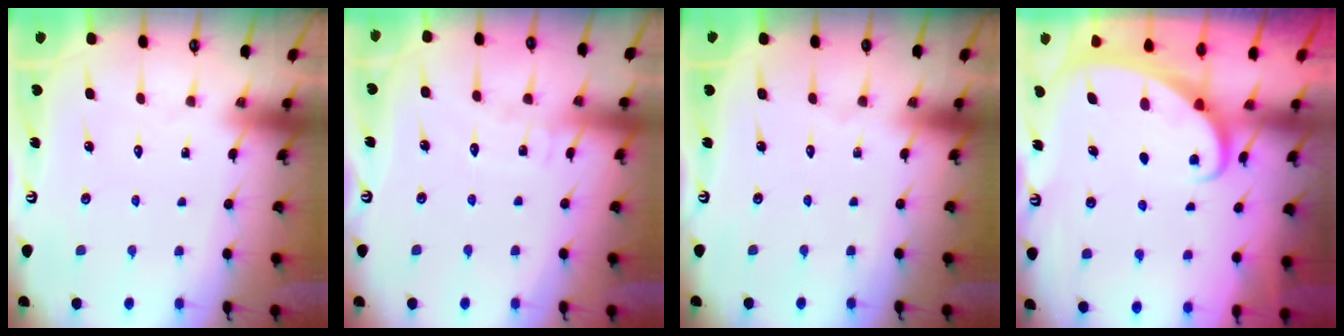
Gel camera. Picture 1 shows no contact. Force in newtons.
{"total": 5.1, "press": 5.0, "slide": 0.5}
{"total": 0.0}
{"total": 2.0, "press": 2.0, "slide": 0.0}